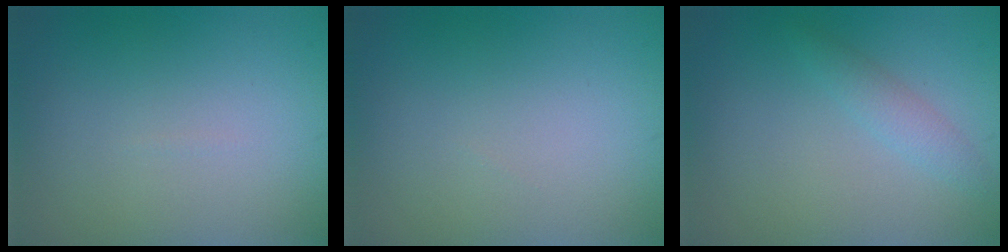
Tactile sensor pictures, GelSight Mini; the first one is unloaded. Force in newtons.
{"total": 0.0}
{"total": 1.5, "press": 1.5, "slide": 0.1}